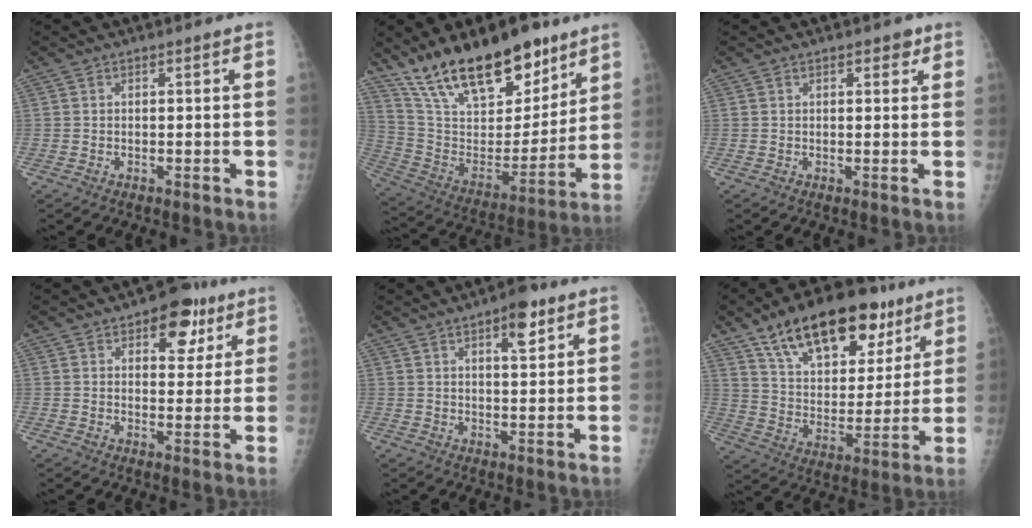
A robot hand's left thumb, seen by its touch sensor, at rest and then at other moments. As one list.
[{"total": 25.0, "force": [17.8, 10.3, 14.3], "torque": [-0.203, -0.075, 0.306]}, {"total": 2.1, "force": [1.3, 1.2, 1.1], "torque": [0.000, -0.004, 0.013]}, {"total": 9.4, "force": [5.0, 5.3, 5.9], "torque": [-0.038, -0.017, 0.063]}, {"total": 6.6, "force": [3.7, 2.4, 5.0], "torque": [-0.059, -0.017, 0.049]}, {"total": 24.0, "force": [14.6, 11.9, 14.8], "torque": [-0.200, -0.036, 0.243]}]